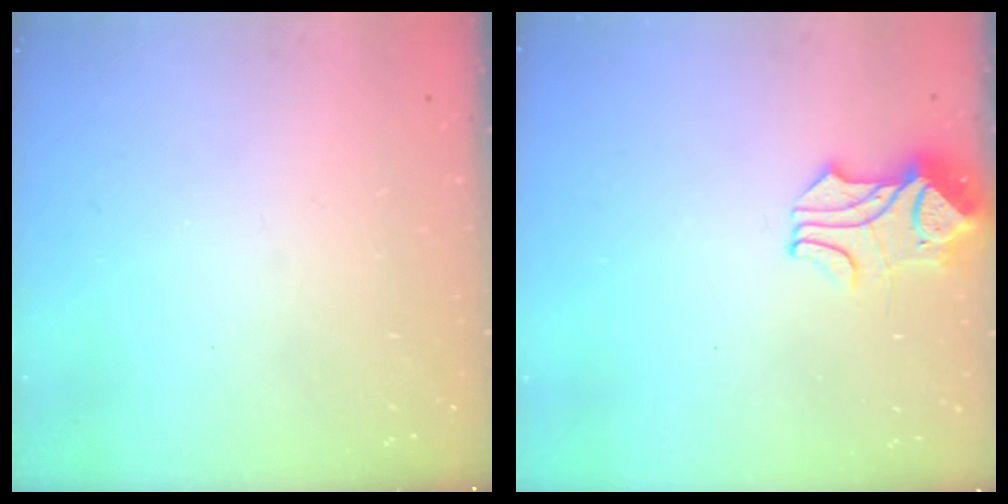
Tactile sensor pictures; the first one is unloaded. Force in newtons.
{"total": 1.7, "press": 1.3, "slide": 1.1}